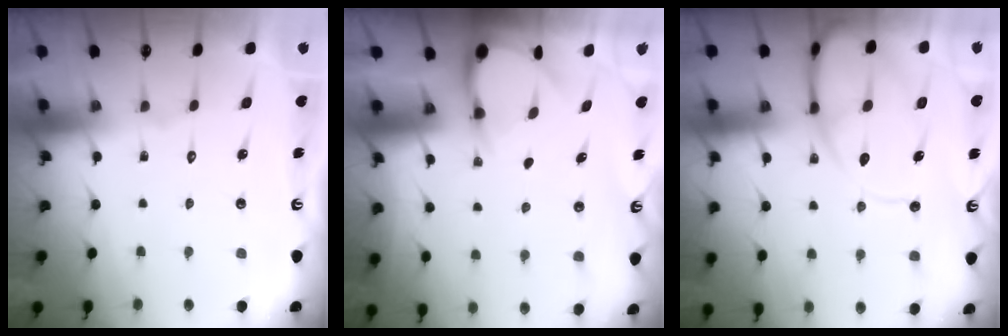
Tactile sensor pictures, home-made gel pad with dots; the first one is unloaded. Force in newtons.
{"total": 3.4, "press": 3.4, "slide": 0.2}
{"total": 12.8, "press": 12.7, "slide": 1.4}